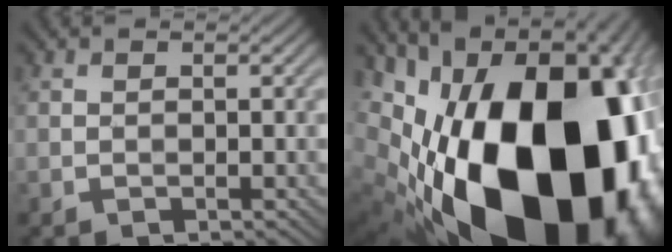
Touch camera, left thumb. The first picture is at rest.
{"total": 25.4, "force": [-4.2, 16.0, 19.3], "torque": [-0.342, -0.087, -0.033]}